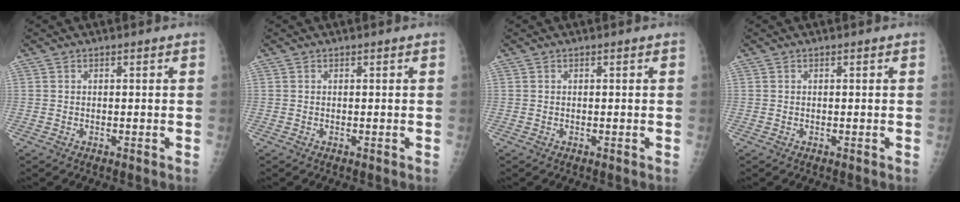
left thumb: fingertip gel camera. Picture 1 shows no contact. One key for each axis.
{"total": 0.0}
{"total": 0.0}
{"total": 0.0}